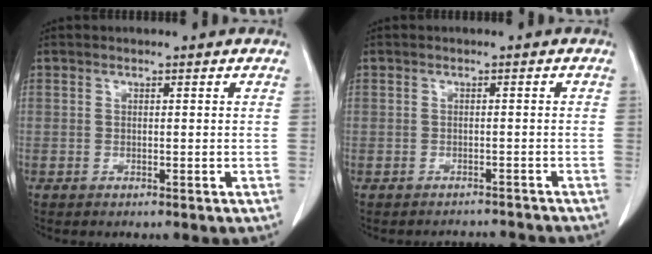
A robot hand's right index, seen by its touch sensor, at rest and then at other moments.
{"total": 3.6, "force": [-3.3, 1.4, -0.6], "torque": [0.009, 0.012, -0.044]}